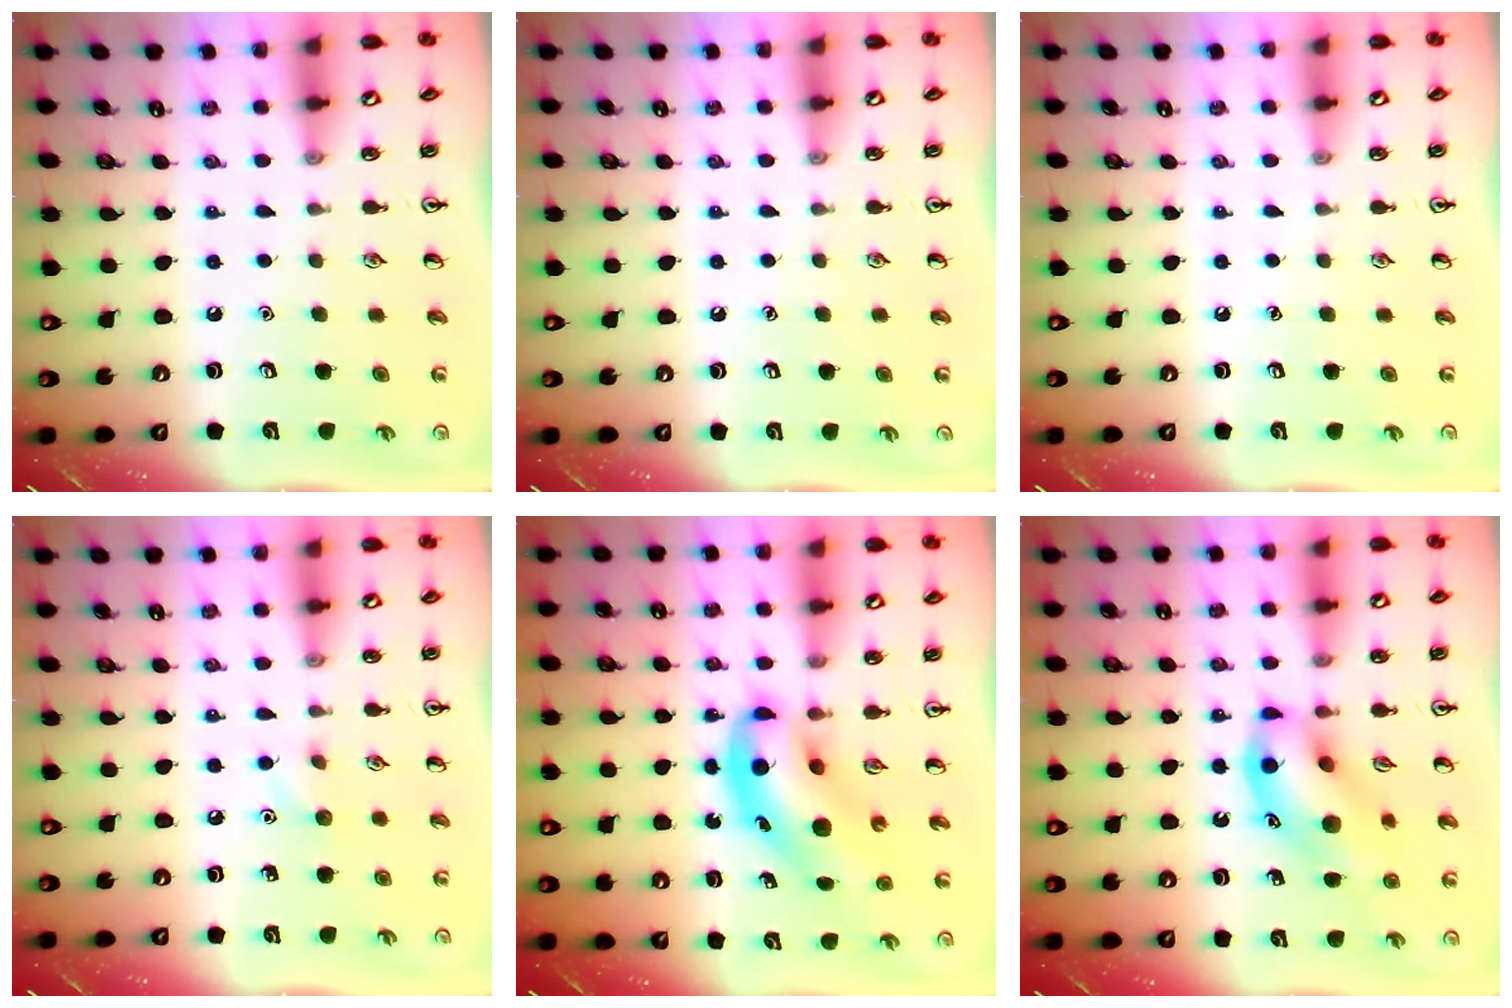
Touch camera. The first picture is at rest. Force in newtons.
{"total": 0.0}
{"total": 0.0}
{"total": 5.1, "press": 4.9, "slide": 1.6}
{"total": 9.3, "press": 8.9, "slide": 2.6}
{"total": 13.5, "press": 13.3, "slide": 1.8}